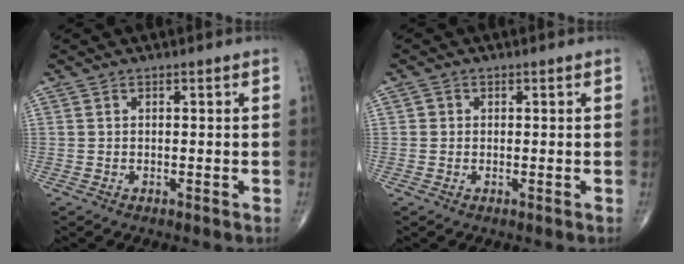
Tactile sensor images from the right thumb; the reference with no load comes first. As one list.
[{"total": 1.0, "force": [0.0, 1.0, 0.2], "torque": [0.003, 0.002, -0.001]}]